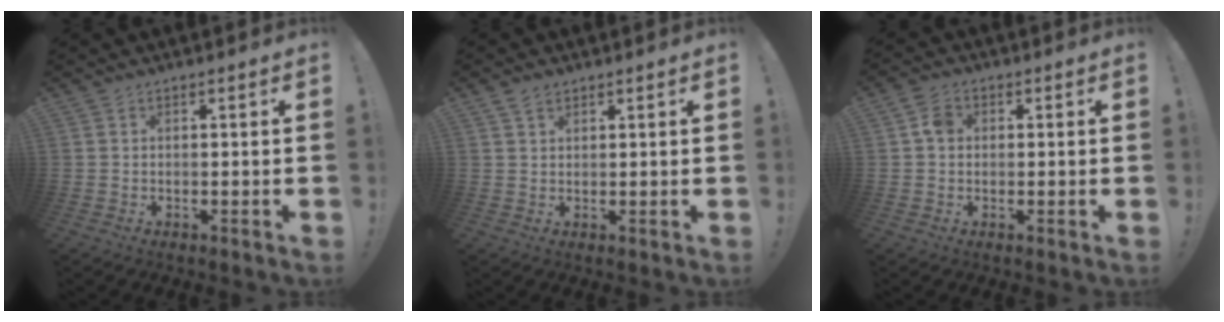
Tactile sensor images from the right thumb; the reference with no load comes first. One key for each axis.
{"total": 2.4, "fx": 1.8, "fy": 1.3, "fz": 1.0, "tx": -0.012, "ty": -0.006, "tz": 0.032}
{"total": 4.2, "fx": 0.6, "fy": 3.2, "fz": 2.6, "tx": -0.036, "ty": 0.007, "tz": 0.010}